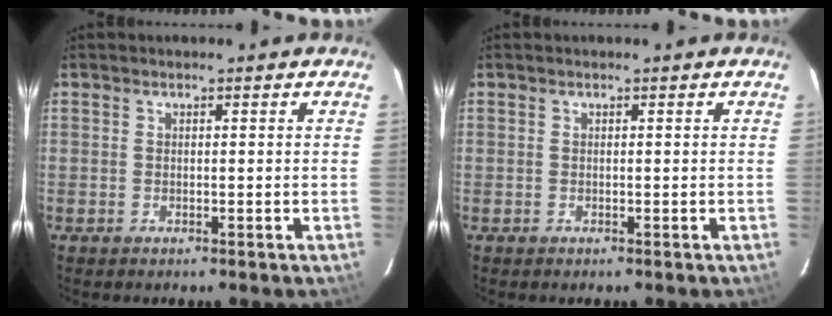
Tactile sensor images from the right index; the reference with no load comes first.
{"total": 0.0}